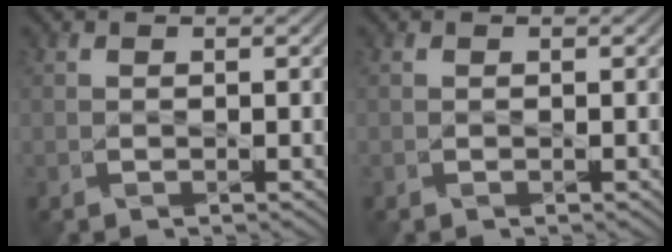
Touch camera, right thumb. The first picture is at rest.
{"total": 0.0}